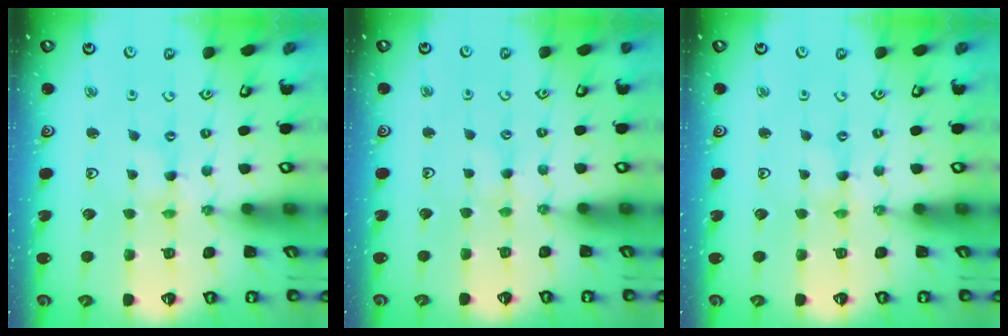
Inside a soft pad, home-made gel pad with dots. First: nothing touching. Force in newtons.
{"total": 2.4, "press": 2.3, "slide": 0.3}
{"total": 0.0}